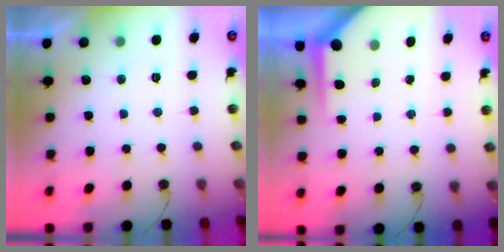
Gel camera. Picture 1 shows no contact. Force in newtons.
{"total": 5.6, "press": 5.6, "slide": 0.5}